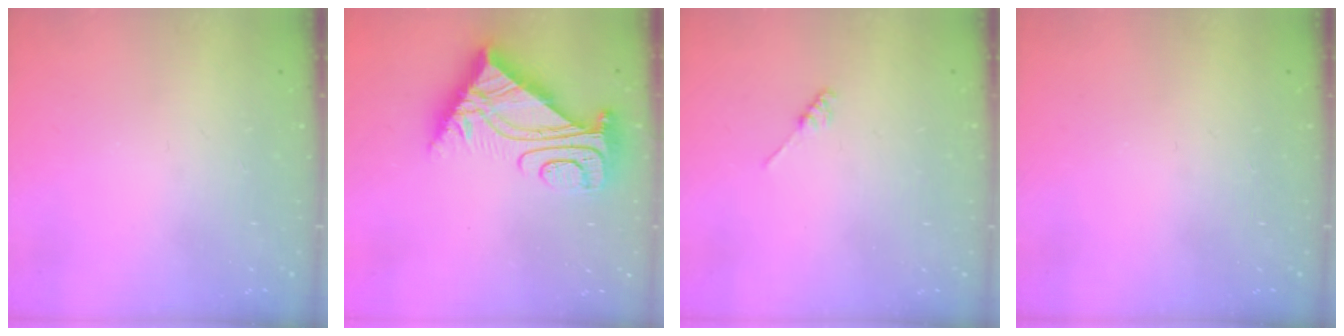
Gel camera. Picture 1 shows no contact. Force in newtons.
{"total": 11.1, "press": 11.1, "slide": 1.0}
{"total": 1.2, "press": 1.1, "slide": 0.3}
{"total": 0.0}